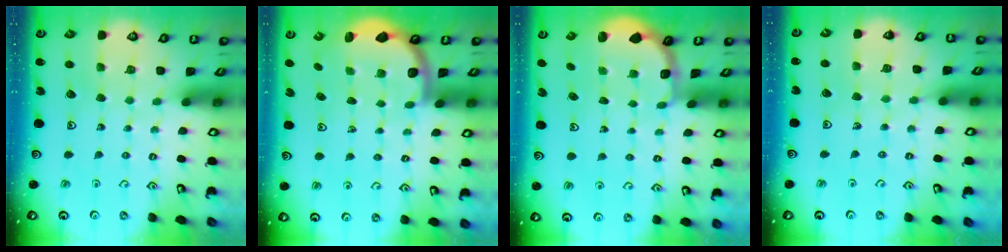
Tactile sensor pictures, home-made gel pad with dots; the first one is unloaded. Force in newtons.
{"total": 2.6, "press": 2.5, "slide": 0.6}
{"total": 1.8, "press": 1.6, "slide": 0.7}
{"total": 3.6, "press": 3.6, "slide": 0.5}